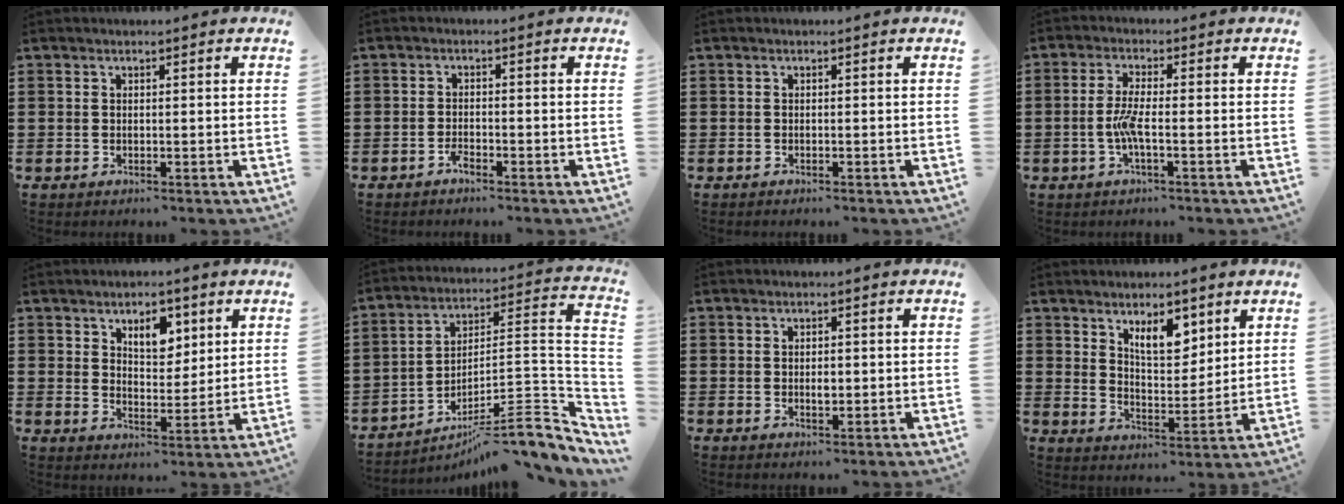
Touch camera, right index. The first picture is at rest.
{"total": 1.5, "force": [-1.3, 0.3, 0.8], "torque": [-0.019, -0.003, -0.024]}
{"total": 0.6, "force": [-0.5, 0.0, 0.1], "torque": [-0.003, -0.002, -0.011]}
{"total": 4.2, "force": [-1.3, 0.5, 3.9], "torque": [-0.099, -0.009, -0.035]}
{"total": 5.5, "force": [3.1, 3.2, 3.2], "torque": [-0.051, 0.003, 0.050]}
{"total": 9.4, "force": [-6.5, 1.9, 6.6], "torque": [-0.089, -0.006, -0.125]}
{"total": 1.7, "force": [-0.1, 0.7, 1.5], "torque": [-0.029, 0.002, -0.002]}
{"total": 6.8, "force": [4.2, 3.1, 4.3], "torque": [-0.071, -0.005, 0.071]}